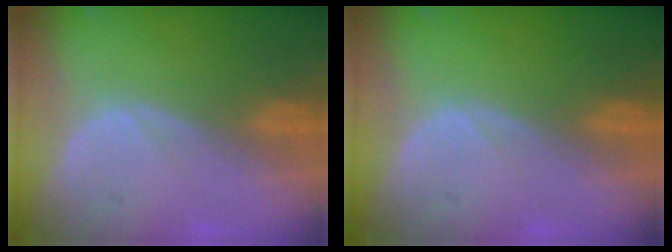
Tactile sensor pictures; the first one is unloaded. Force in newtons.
{"total": 0.0}